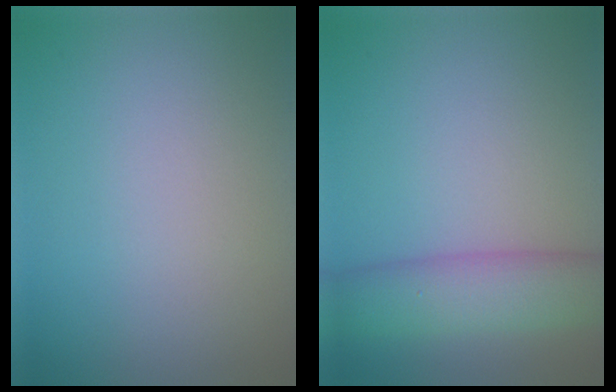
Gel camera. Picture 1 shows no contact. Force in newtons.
{"total": 5.9, "press": 5.9, "slide": 0.2}